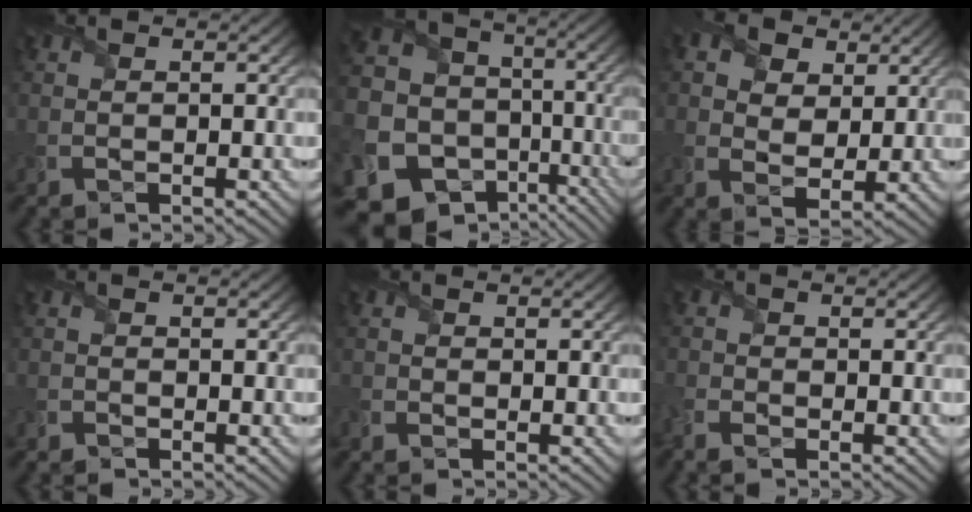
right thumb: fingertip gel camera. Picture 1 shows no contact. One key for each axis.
{"total": 19.9, "fx": -7.5, "fy": 16.6, "fz": 8.0, "tx": -0.221, "ty": -0.024, "tz": -0.100}
{"total": 8.7, "fx": 4.5, "fy": 5.9, "fz": 4.6, "tx": -0.137, "ty": 0.012, "tz": 0.078}
{"total": 1.0, "fx": -1.0, "fy": 0.1, "fz": 0.0, "tx": 0.000, "ty": -0.004, "tz": -0.021}
{"total": 1.0, "fx": -0.8, "fy": 0.5, "fz": 0.4, "tx": -0.011, "ty": -0.006, "tz": -0.015}
{"total": 3.1, "fx": -2.2, "fy": 1.5, "fz": 1.7, "tx": -0.048, "ty": -0.009, "tz": -0.054}